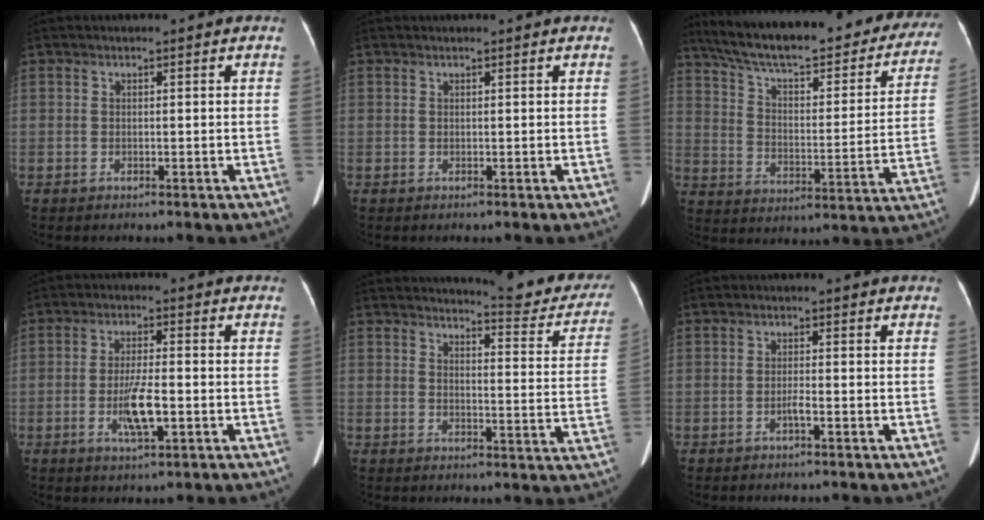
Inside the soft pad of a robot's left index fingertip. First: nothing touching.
{"total": 1.0, "force": [1.0, 0.1, 0.4], "torque": [-0.008, 0.017, 0.015]}
{"total": 32.3, "force": [27.2, 7.6, 15.7], "torque": [-0.245, -0.031, 0.353]}
{"total": 6.0, "force": [-1.8, 1.1, 5.6], "torque": [-0.111, -0.004, -0.030]}
{"total": 12.7, "force": [12.0, 1.8, 3.8], "torque": [-0.027, -0.051, 0.120]}
{"total": 1.4, "force": [-0.8, -0.1, 1.2], "torque": [-0.023, 0.001, -0.016]}